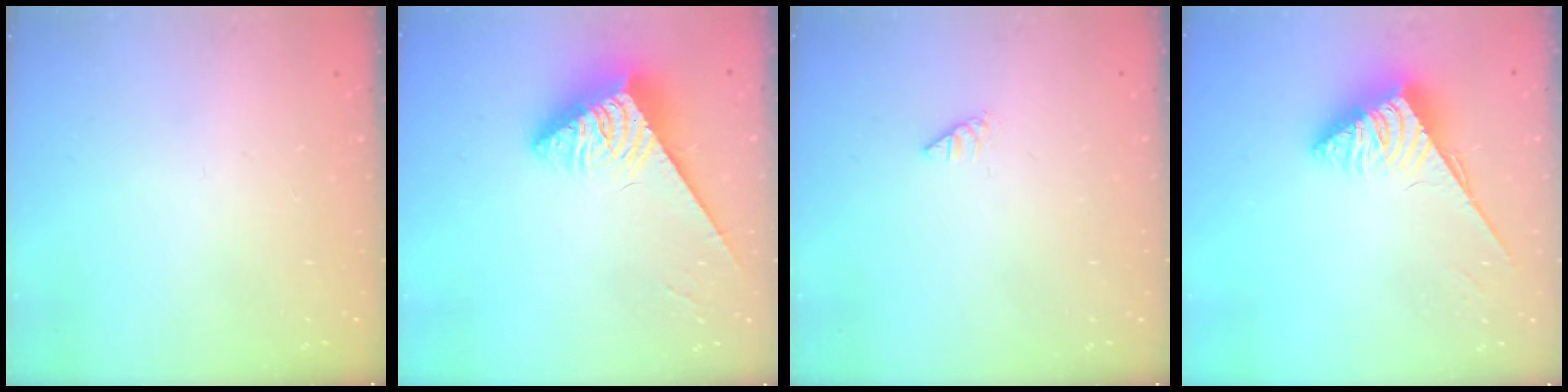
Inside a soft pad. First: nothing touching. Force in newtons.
{"total": 4.1, "press": 4.1, "slide": 0.4}
{"total": 0.0}
{"total": 3.7, "press": 3.6, "slide": 0.6}